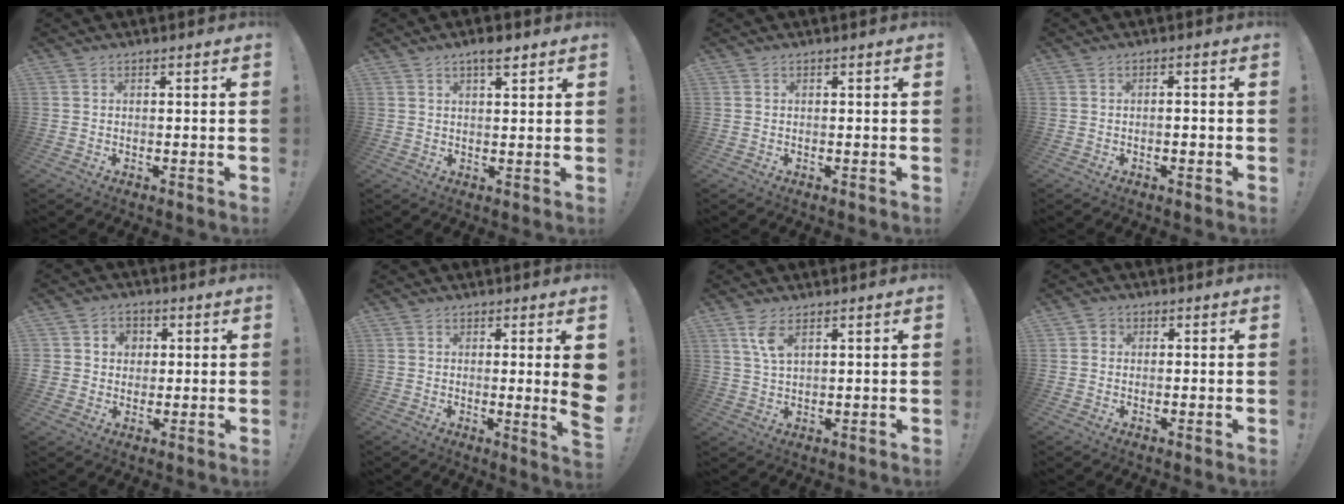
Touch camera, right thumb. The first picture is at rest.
{"total": 4.1, "force": [2.6, 1.1, 2.9], "torque": [-0.038, -0.014, 0.040]}
{"total": 0.0}
{"total": 1.6, "force": [-1.0, 0.4, 1.2], "torque": [-0.019, 0.005, -0.016]}
{"total": 5.5, "force": [0.9, 5.4, 0.9], "torque": [-0.011, -0.005, 0.018]}
{"total": 7.5, "force": [0.9, -0.4, 7.5], "torque": [-0.103, -0.023, 0.014]}
{"total": 5.4, "force": [2.9, 2.0, 4.2], "torque": [-0.070, -0.010, 0.050]}
{"total": 2.1, "force": [-0.1, 2.0, 0.8], "torque": [-0.009, 0.004, -0.002]}